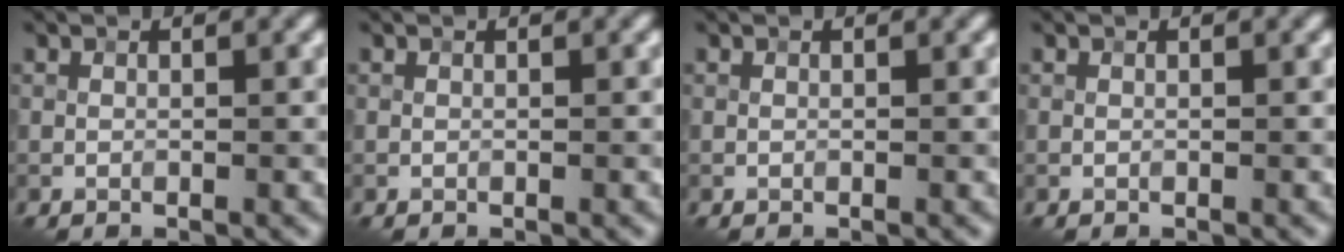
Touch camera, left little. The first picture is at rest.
{"total": 0.0}
{"total": 0.0}
{"total": 0.0}